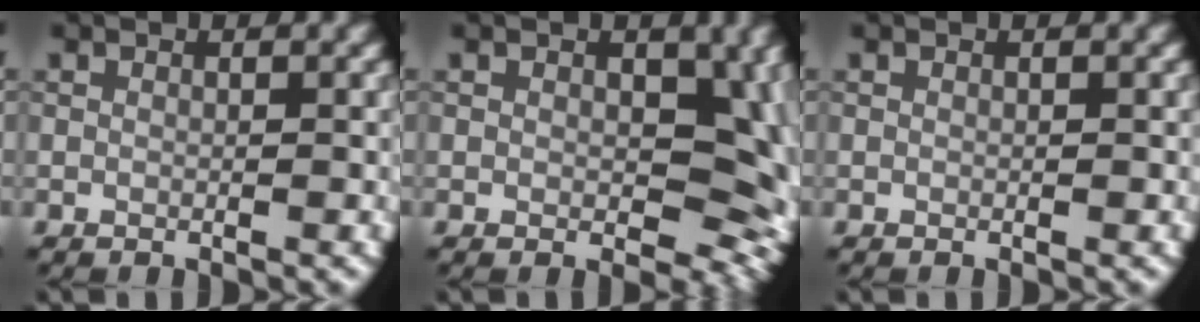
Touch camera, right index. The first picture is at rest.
{"total": 9.3, "force": [0.7, 5.9, 7.1], "torque": [-0.065, -0.009, 0.013]}
{"total": 0.0}